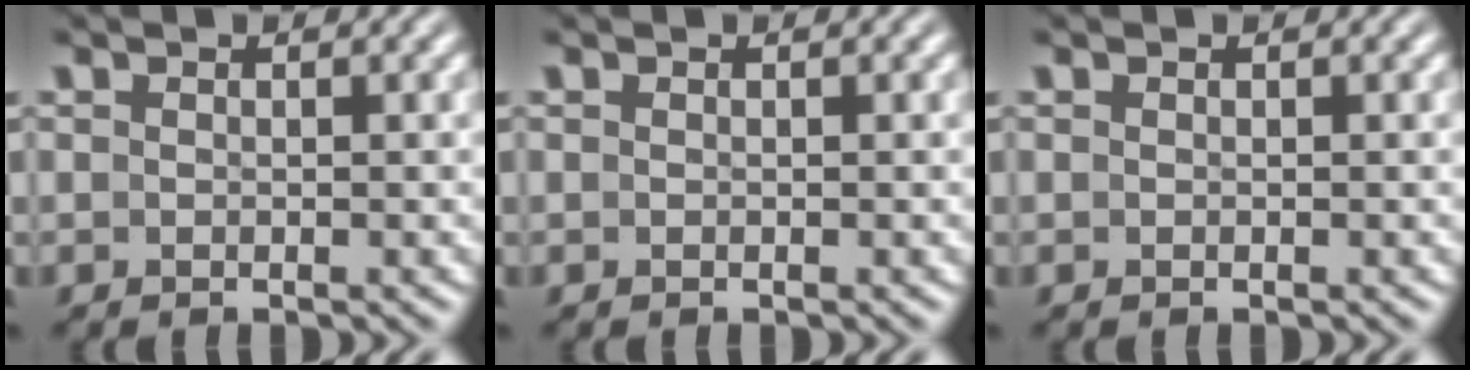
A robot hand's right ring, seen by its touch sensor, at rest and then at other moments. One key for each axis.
{"total": 0.0}
{"total": 0.0}